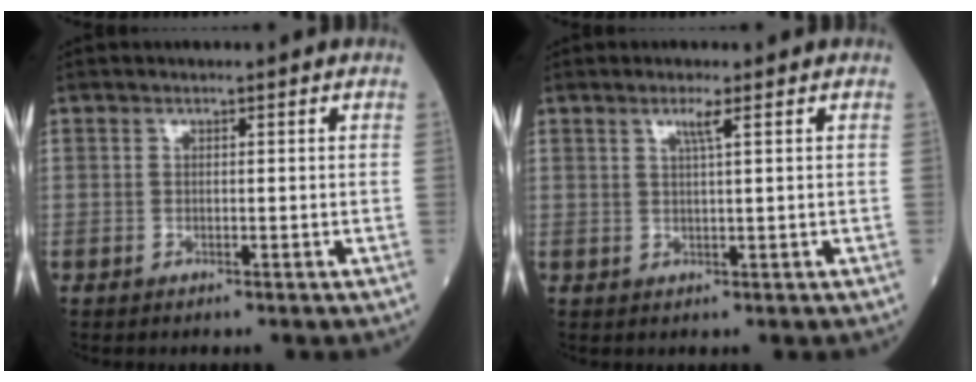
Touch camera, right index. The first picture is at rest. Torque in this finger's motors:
{"motor_torque": [0.31, 0.14, 0.17, 0.04]}